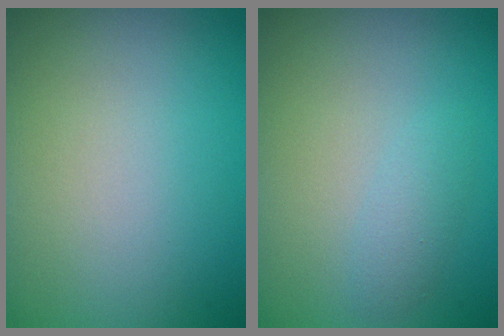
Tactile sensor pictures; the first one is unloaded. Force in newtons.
{"total": 1.3, "press": 1.3, "slide": 0.1}